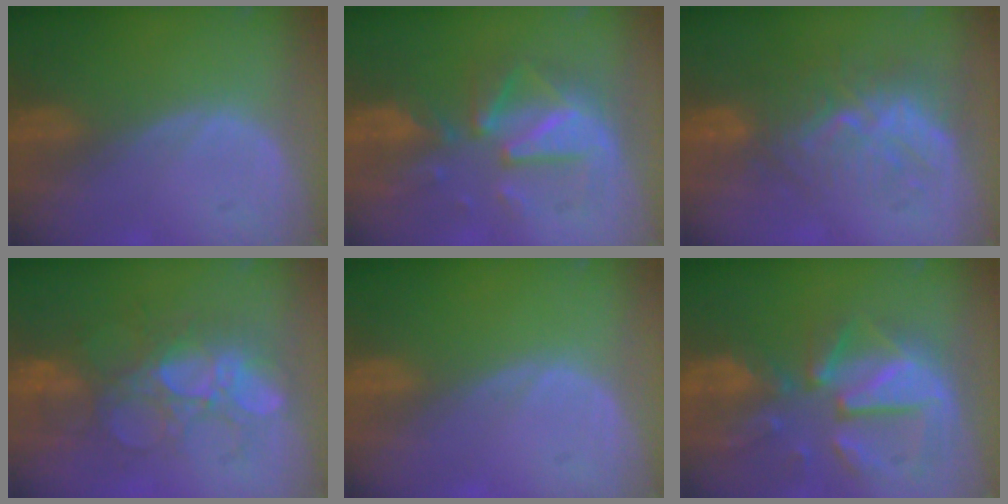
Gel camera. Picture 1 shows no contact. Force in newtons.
{"total": 8.8, "press": 8.8, "slide": 0.4}
{"total": 8.7, "press": 8.2, "slide": 3.2}
{"total": 9.1, "press": 8.8, "slide": 2.1}
{"total": 0.0}
{"total": 12.0, "press": 10.4, "slide": 5.9}